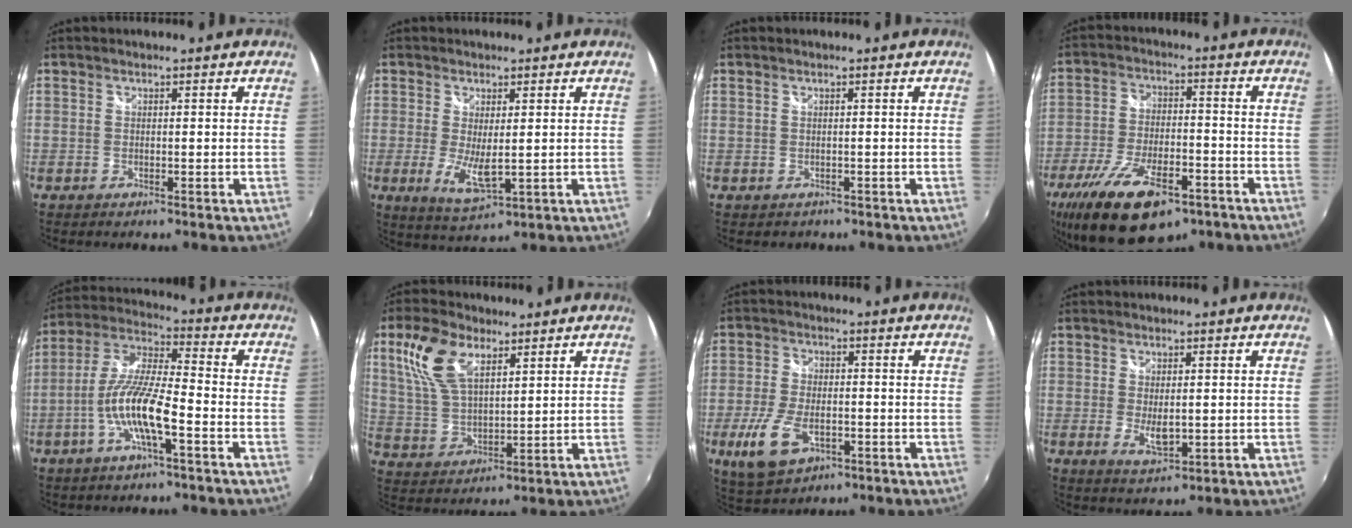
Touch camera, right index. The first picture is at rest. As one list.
[{"total": 5.8, "force": [-0.4, 1.9, 5.5], "torque": [-0.107, -0.019, -0.003]}, {"total": 0.9, "force": [-0.2, 0.9, 0.1], "torque": [-0.001, -0.002, 0.000]}, {"total": 19.3, "force": [-12.3, 7.8, 12.6], "torque": [-0.260, -0.042, -0.201]}, {"total": 11.5, "force": [-4.5, 1.8, 10.4], "torque": [-0.217, -0.001, -0.087]}, {"total": 11.6, "force": [5.9, 5.8, 8.1], "torque": [-0.168, 0.019, 0.124]}, {"total": 10.2, "force": [-3.9, 5.5, 7.7], "torque": [-0.175, -0.014, -0.068]}, {"total": 4.1, "force": [-0.4, 1.9, 3.6], "torque": [-0.063, -0.012, 0.000]}]